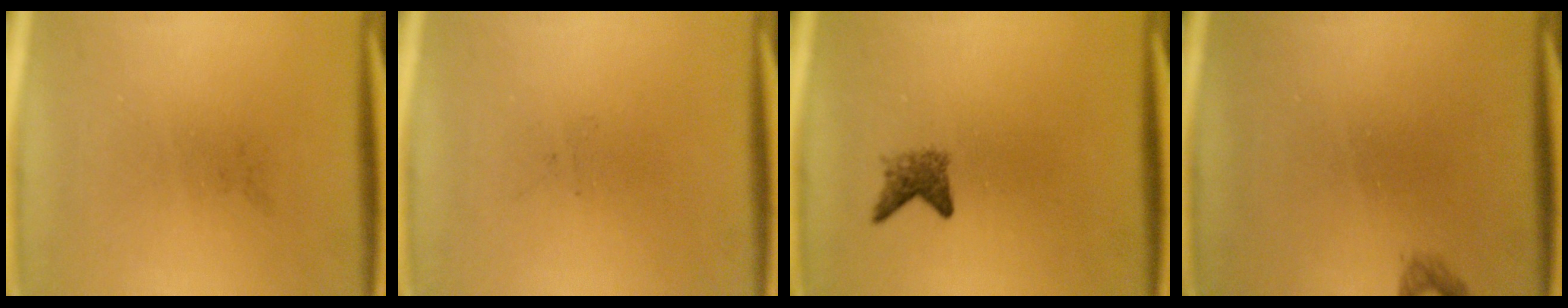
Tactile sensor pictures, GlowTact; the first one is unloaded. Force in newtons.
{"total": 0.0}
{"total": 2.2}
{"total": 0.8}